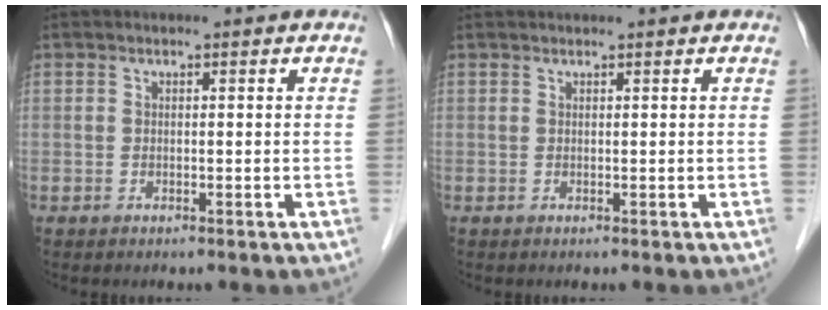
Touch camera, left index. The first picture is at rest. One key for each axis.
{"total": 1.7, "fx": 1.6, "fy": -0.1, "fz": 0.6, "tx": -0.004, "ty": 0.025, "tz": 0.031}